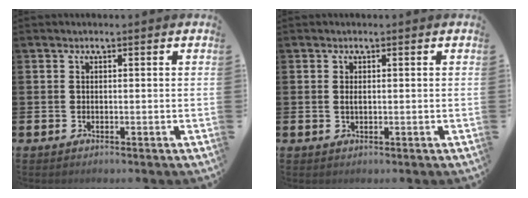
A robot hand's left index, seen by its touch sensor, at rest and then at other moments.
{"total": 0.7, "force": [0.1, 0.3, 0.6], "torque": [-0.004, -0.001, 0.000]}